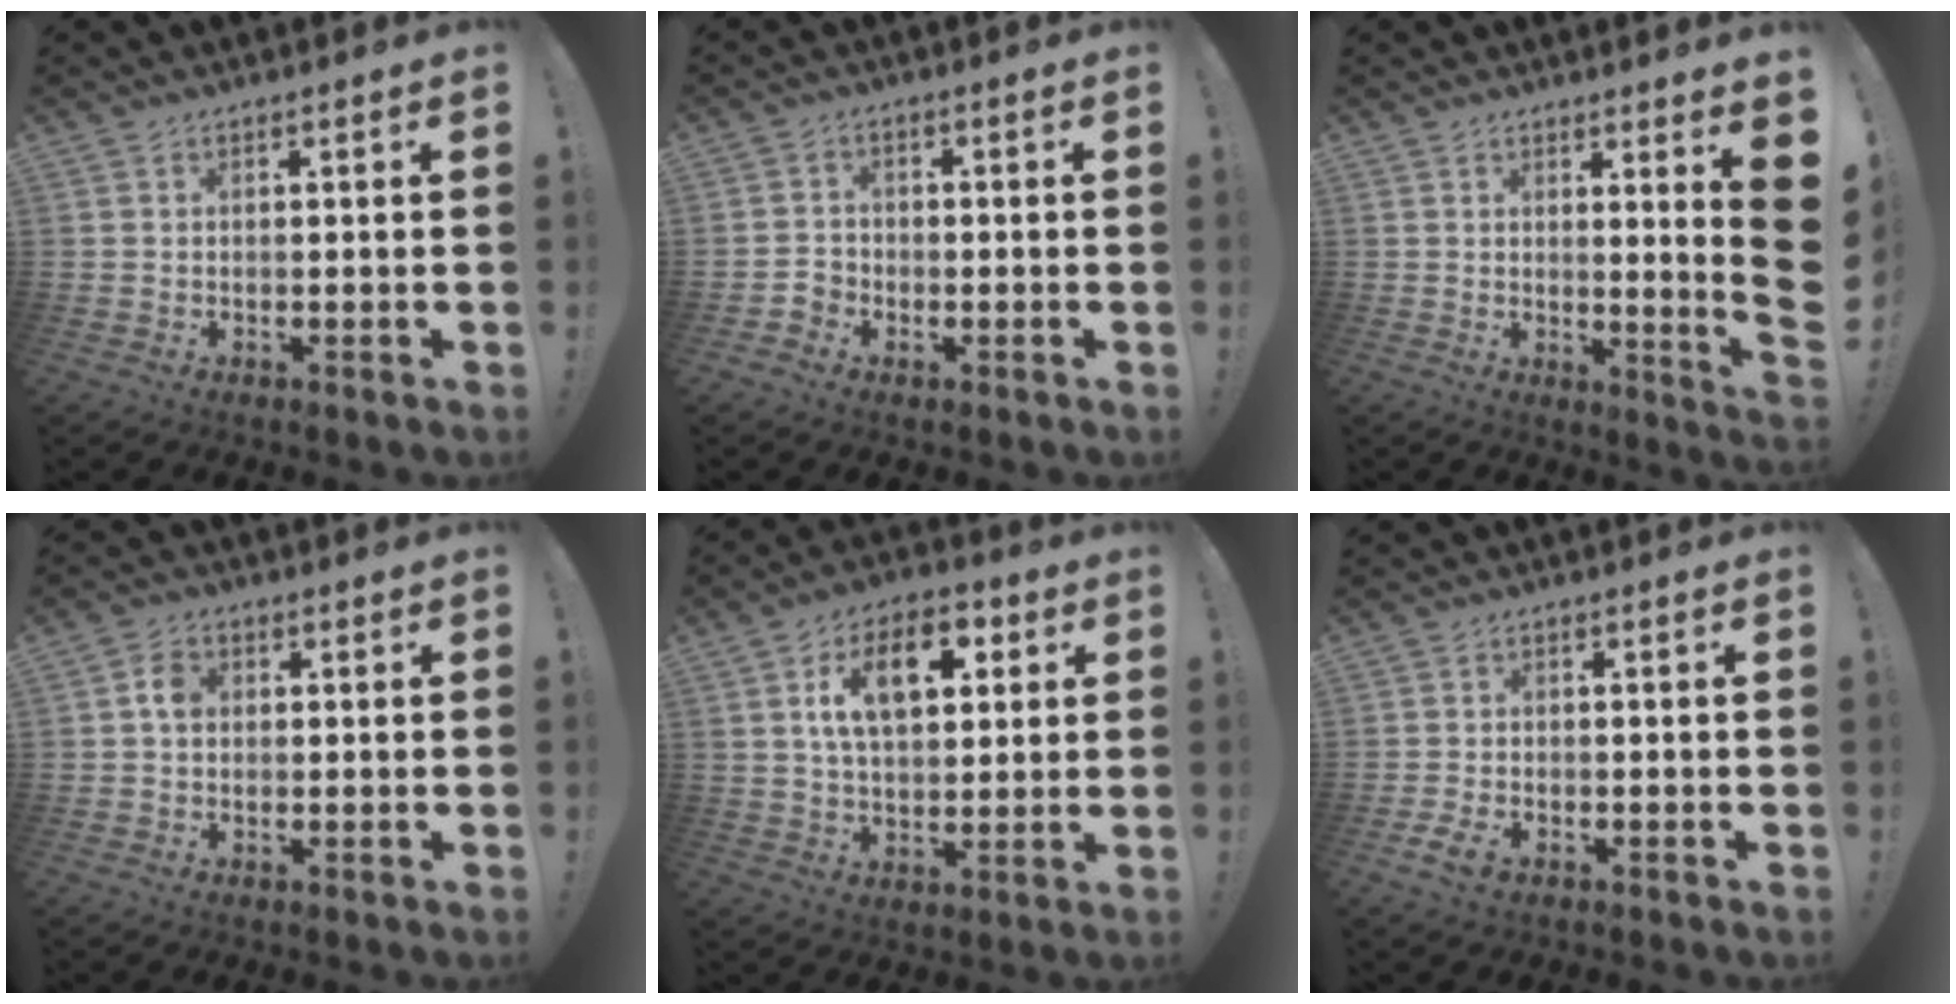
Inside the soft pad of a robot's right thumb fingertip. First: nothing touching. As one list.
[{"total": 3.2, "force": [-2.0, 2.3, 0.8], "torque": [-0.021, 0.009, -0.037]}, {"total": 8.1, "force": [2.7, -1.0, 7.6], "torque": [-0.096, -0.051, 0.038]}, {"total": 3.9, "force": [0.1, 2.8, 2.8], "torque": [-0.048, 0.012, 0.000]}, {"total": 14.0, "force": [4.6, 8.2, 10.4], "torque": [-0.163, 0.006, 0.082]}, {"total": 4.2, "force": [-2.4, 2.0, 2.8], "torque": [-0.065, 0.005, -0.042]}]